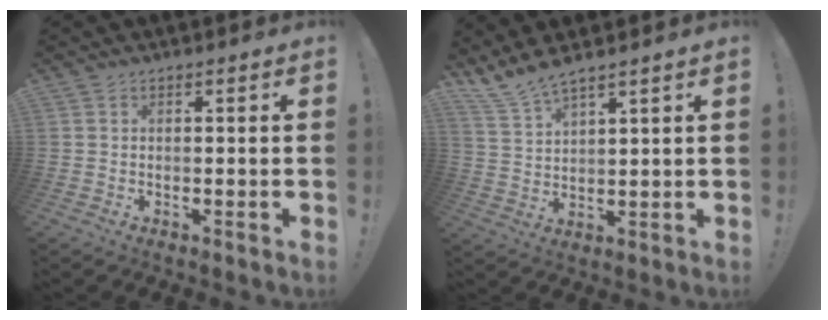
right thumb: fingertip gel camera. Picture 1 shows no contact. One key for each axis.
{"total": 6.6, "fx": 6.0, "fy": 0.7, "fz": 2.5, "tx": -0.071, "ty": -0.031, "tz": 0.116}